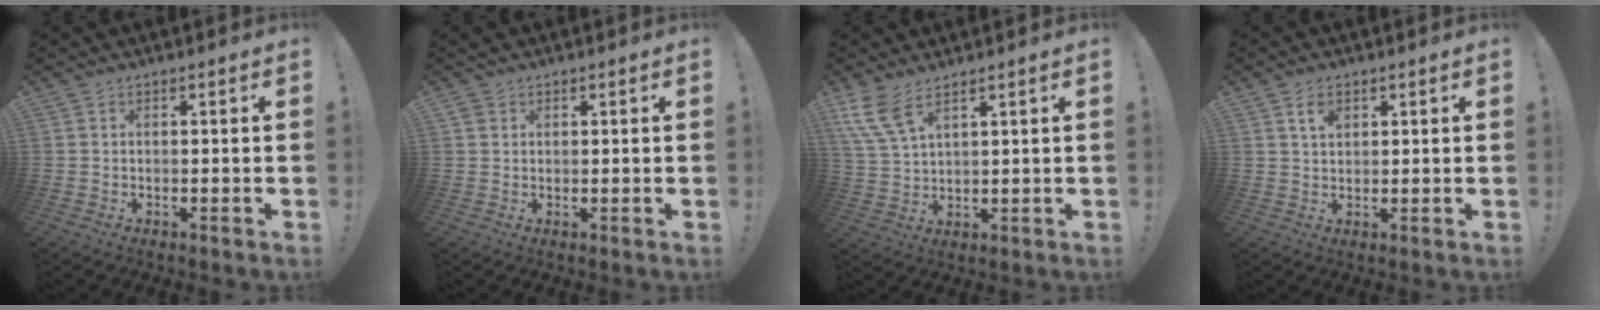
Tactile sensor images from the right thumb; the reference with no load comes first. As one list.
[{"total": 1.9, "force": [1.3, 1.3, 0.4], "torque": [-0.001, -0.004, 0.025]}, {"total": 8.9, "force": [6.0, 3.6, 5.5], "torque": [-0.116, -0.021, 0.116]}, {"total": 4.0, "force": [2.0, 2.3, 2.5], "torque": [-0.033, -0.007, 0.034]}]